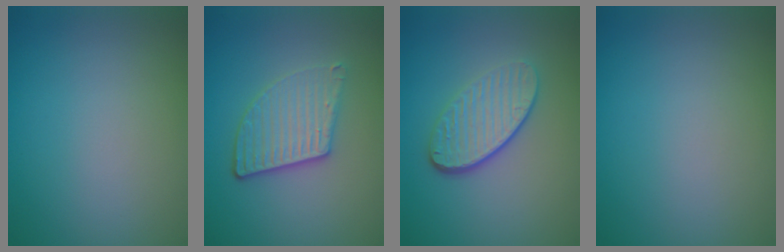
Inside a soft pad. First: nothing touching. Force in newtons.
{"total": 3.8, "press": 3.2, "slide": 2.0}
{"total": 4.3, "press": 3.2, "slide": 2.9}
{"total": 0.0}